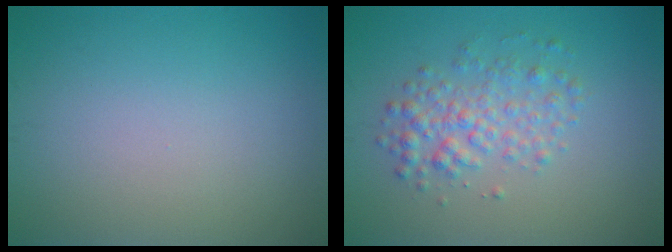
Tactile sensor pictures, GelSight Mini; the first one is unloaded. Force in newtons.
{"total": 3.2, "press": 3.2, "slide": 0.1}